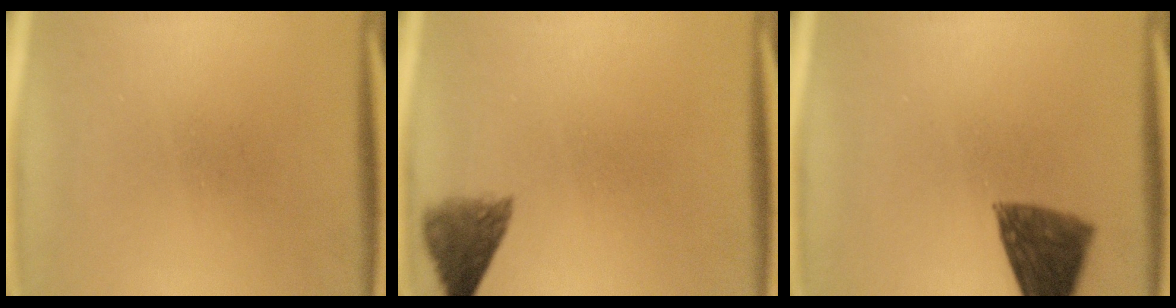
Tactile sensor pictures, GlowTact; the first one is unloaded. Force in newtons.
{"total": 4.6}
{"total": 9.0}